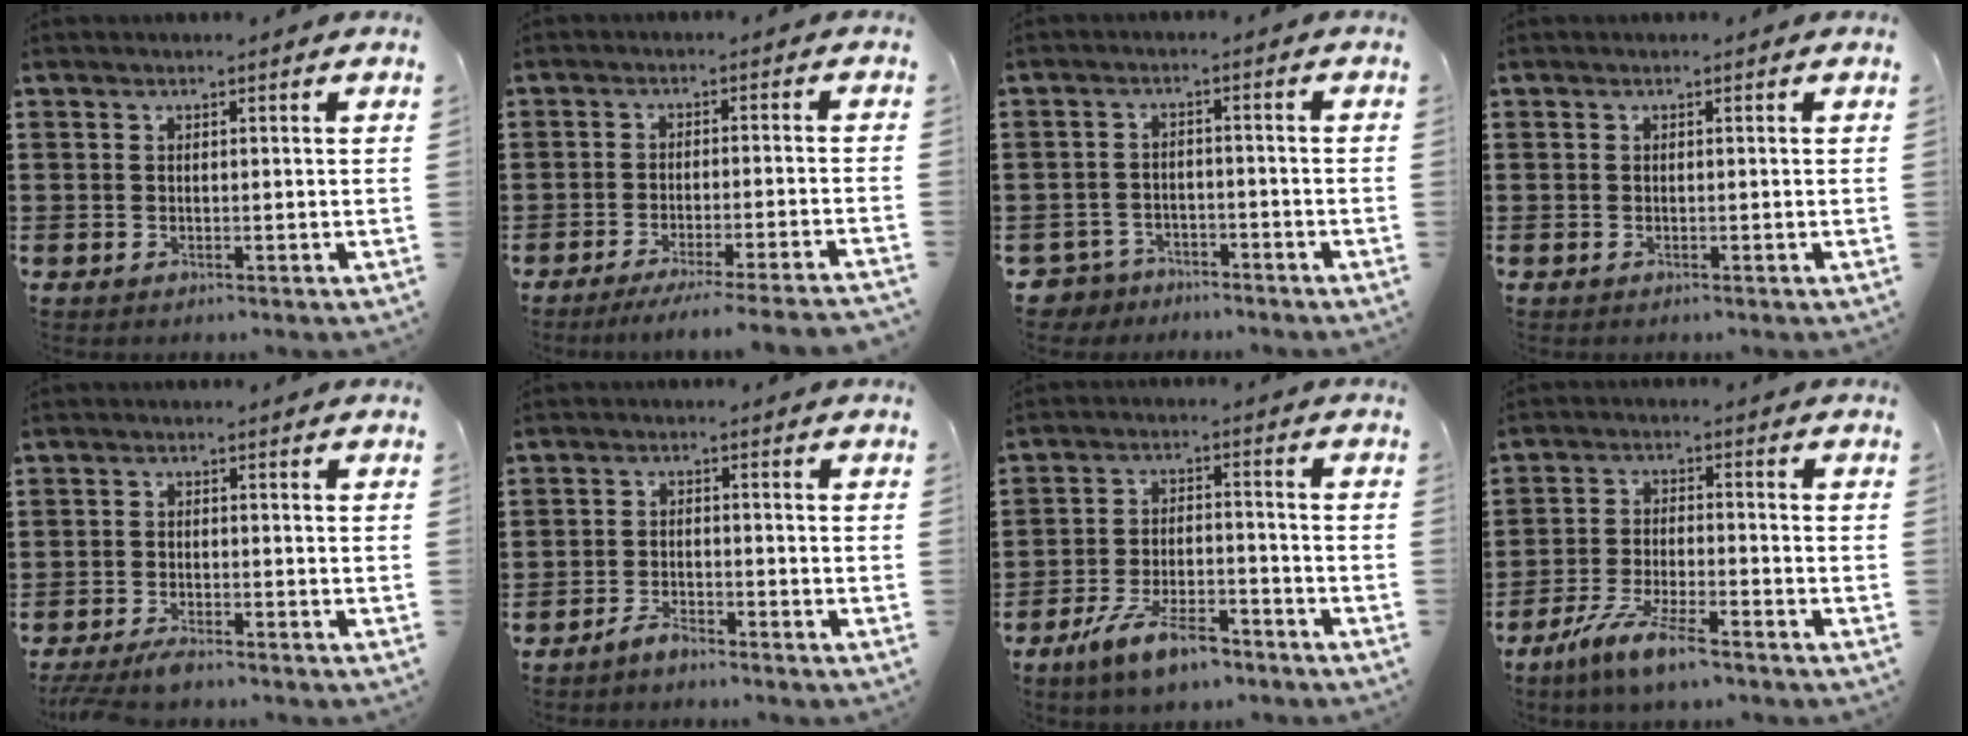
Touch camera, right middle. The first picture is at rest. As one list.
[{"total": 4.1, "force": [-3.7, -0.4, 1.8], "torque": [-0.028, -0.010, -0.072]}, {"total": 3.9, "force": [-3.7, 1.3, -0.1], "torque": [-0.020, -0.003, -0.084]}, {"total": 0.0}, {"total": 2.6, "force": [-2.3, 0.3, 1.1], "torque": [-0.036, -0.006, -0.051]}, {"total": 3.0, "force": [-2.9, 0.8, 0.5], "torque": [-0.012, 0.008, -0.058]}, {"total": 8.3, "force": [-6.3, 2.5, 4.8], "torque": [-0.099, 0.007, -0.120]}, {"total": 7.0, "force": [-5.6, 0.6, 4.2], "torque": [-0.098, -0.011, -0.110]}]